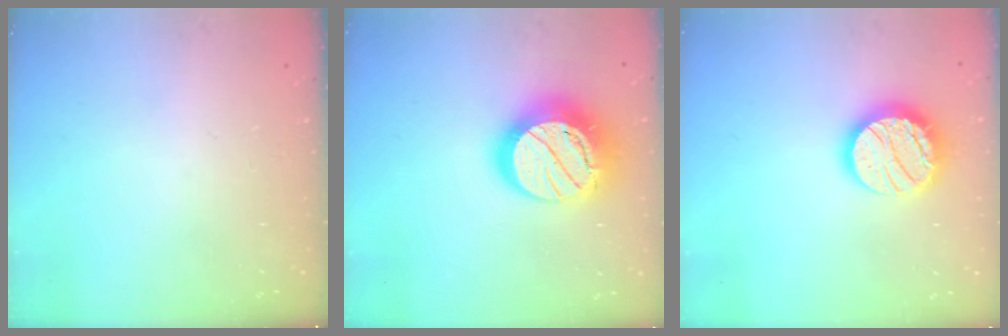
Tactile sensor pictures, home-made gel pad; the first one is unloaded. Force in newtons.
{"total": 22.0, "press": 22.0, "slide": 1.7}
{"total": 16.6, "press": 16.5, "slide": 1.1}